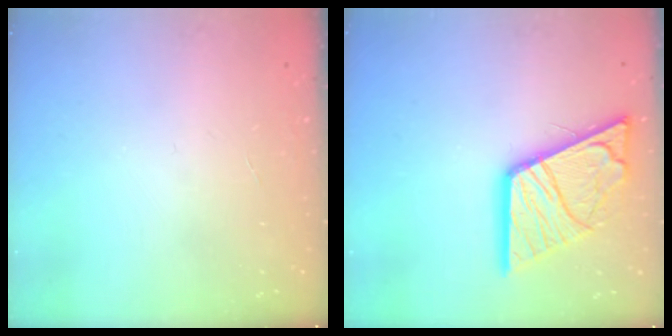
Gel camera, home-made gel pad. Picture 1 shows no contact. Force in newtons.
{"total": 18.8, "press": 18.7, "slide": 1.8}